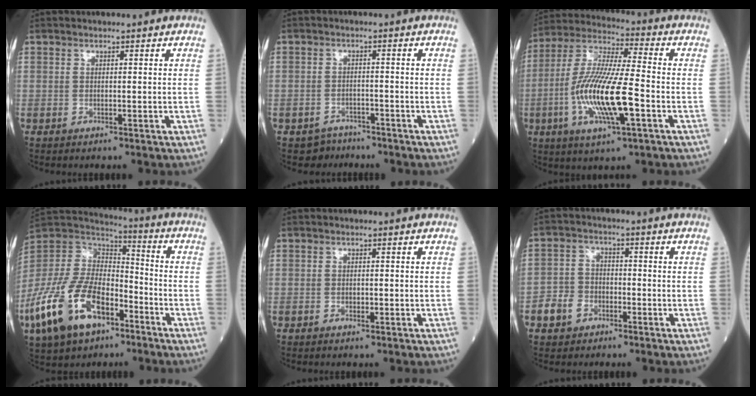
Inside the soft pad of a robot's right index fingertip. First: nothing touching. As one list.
[{"total": 3.1, "force": [-2.4, 1.9, -0.5], "torque": [0.006, 0.008, -0.036]}, {"total": 15.7, "force": [-4.1, 2.4, 15.0], "torque": [-0.307, -0.008, -0.075]}, {"total": 19.2, "force": [-9.7, 9.6, 13.6], "torque": [-0.292, -0.005, -0.177]}, {"total": 0.7, "force": [-0.3, 0.5, 0.5], "torque": [-0.008, 0.001, -0.004]}, {"total": 4.8, "force": [-2.4, 3.9, 1.6], "torque": [-0.033, 0.015, -0.044]}]